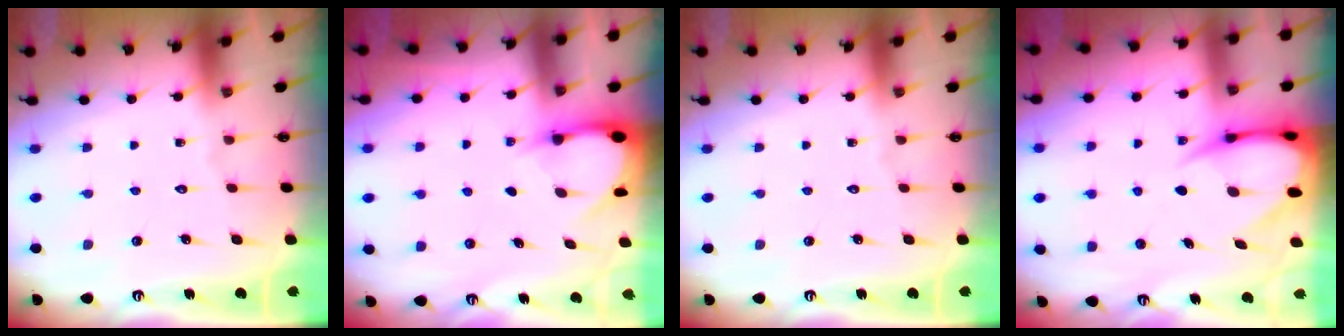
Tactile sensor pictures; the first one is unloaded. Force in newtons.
{"total": 2.9, "press": 2.9, "slide": 0.3}
{"total": 0.0}
{"total": 8.2, "press": 8.2, "slide": 0.7}